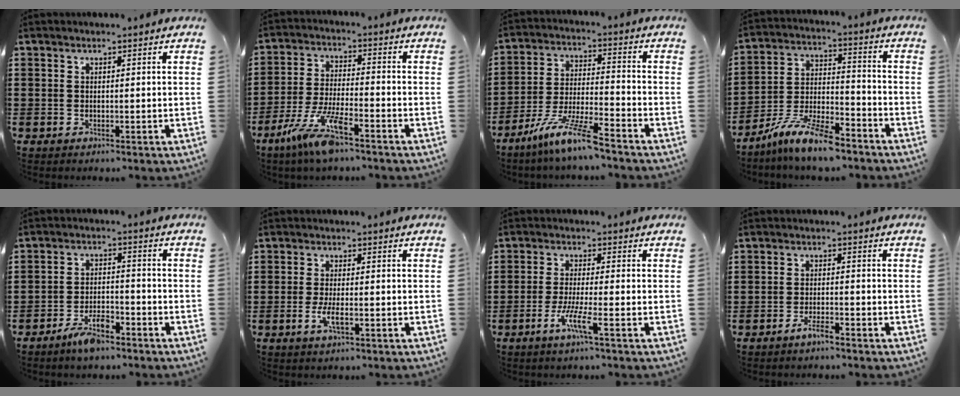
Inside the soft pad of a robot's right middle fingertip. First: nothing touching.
{"total": 9.0, "force": [-6.0, 1.2, 6.6], "torque": [-0.151, -0.014, -0.117]}
{"total": 9.7, "force": [-7.9, 0.3, 5.6], "torque": [-0.116, -0.002, -0.156]}
{"total": 10.6, "force": [-8.8, 1.9, 5.7], "torque": [-0.110, 0.022, -0.170]}
{"total": 5.1, "force": [-4.0, 1.5, 2.9], "torque": [-0.059, 0.008, -0.077]}
{"total": 3.3, "force": [-1.3, 1.0, 2.9], "torque": [-0.056, 0.001, -0.024]}
{"total": 4.9, "force": [-2.7, 0.2, 4.1], "torque": [-0.082, -0.009, -0.051]}
{"total": 2.5, "force": [-2.0, 0.3, 1.5], "torque": [-0.033, 0.003, -0.039]}